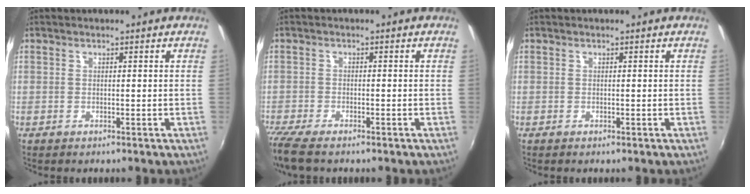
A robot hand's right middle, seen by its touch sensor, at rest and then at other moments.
{"total": 6.4, "force": [-5.1, 1.4, 3.6], "torque": [-0.094, -0.031, -0.098]}
{"total": 0.0}